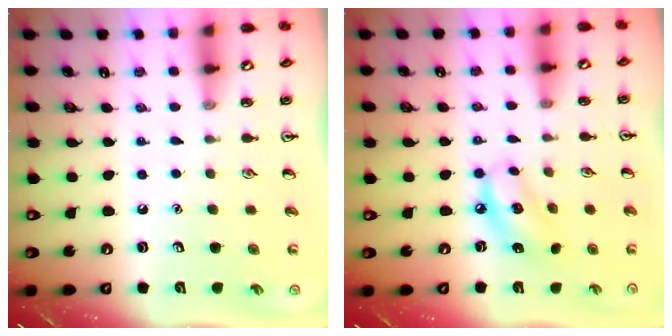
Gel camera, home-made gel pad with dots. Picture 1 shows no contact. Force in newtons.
{"total": 8.3, "press": 8.1, "slide": 2.0}